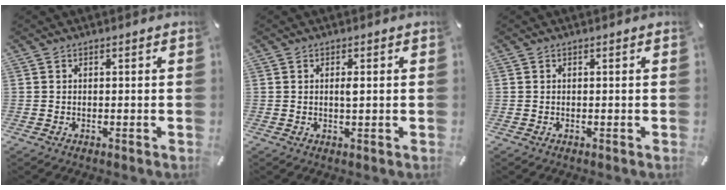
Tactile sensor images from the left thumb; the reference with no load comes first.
{"total": 1.7, "force": [0.3, 0.4, 1.6], "torque": [-0.033, 0.001, 0.003]}
{"total": 0.0}